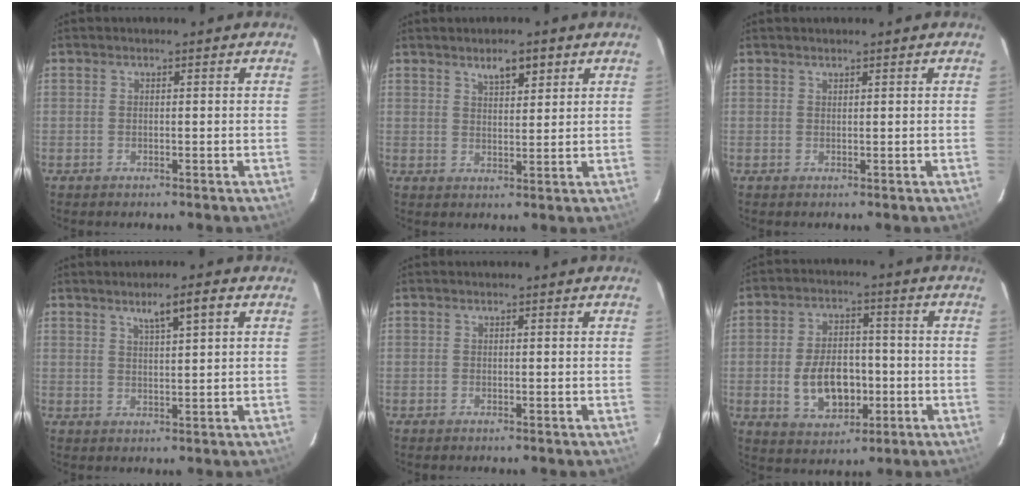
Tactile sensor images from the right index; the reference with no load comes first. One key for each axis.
{"total": 4.5, "fx": 3.0, "fy": 1.6, "fz": 3.0, "tx": -0.047, "ty": 0.005, "tz": 0.052}
{"total": 0.6, "fx": 0.6, "fy": 0.1, "fz": 0.1, "tx": -0.003, "ty": 0.002, "tz": 0.012}
{"total": 4.4, "fx": 2.3, "fy": 0.2, "fz": 3.7, "tx": -0.063, "ty": 0.004, "tz": 0.042}
{"total": 0.0}
{"total": 10.9, "fx": -2.3, "fy": 6.9, "fz": 8.1, "tx": -0.162, "ty": 0.011, "tz": -0.024}